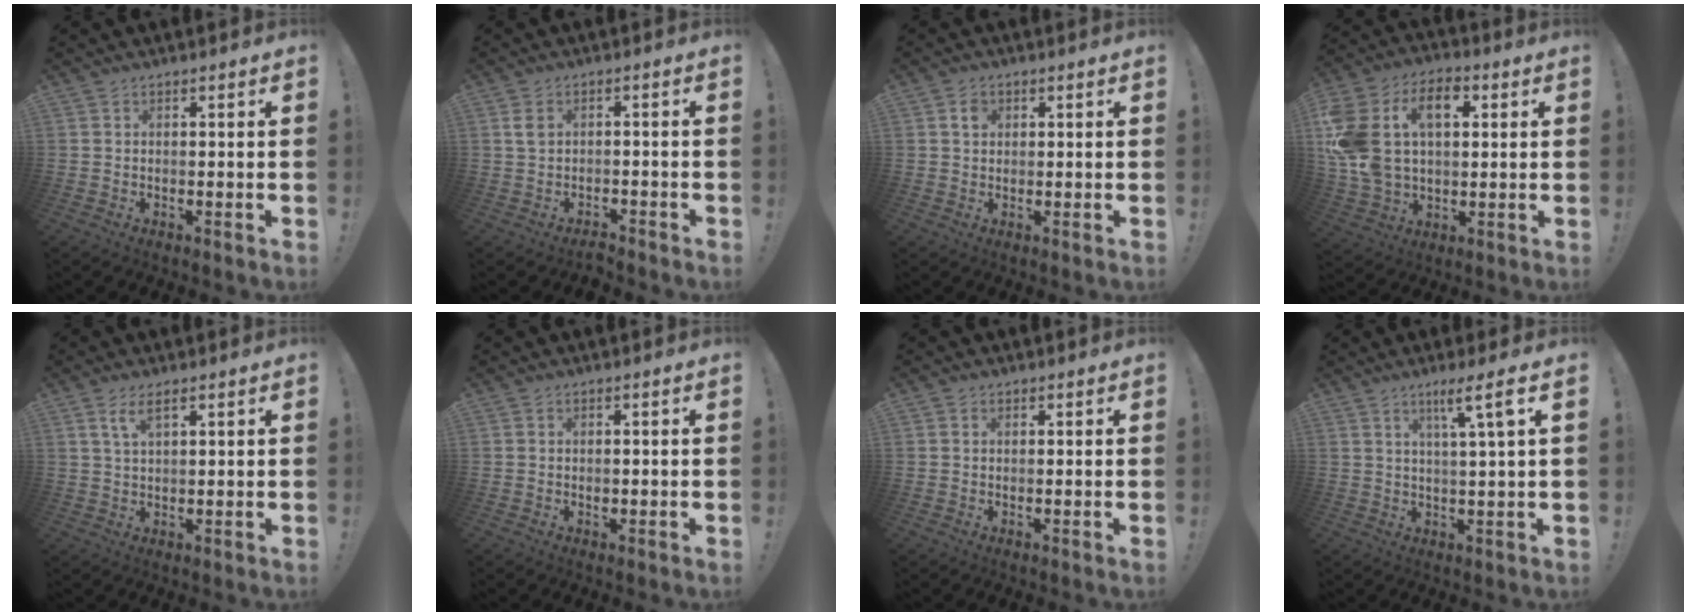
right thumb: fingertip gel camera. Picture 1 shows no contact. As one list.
[{"total": 2.7, "force": [-1.0, 1.8, 1.9], "torque": [-0.033, 0.007, -0.017]}, {"total": 2.7, "force": [1.0, 2.1, 1.2], "torque": [-0.006, -0.003, 0.014]}, {"total": 19.4, "force": [5.5, 13.1, 13.2], "torque": [-0.267, -0.008, 0.095]}, {"total": 4.6, "force": [2.6, 1.7, 3.5], "torque": [-0.067, -0.003, 0.046]}, {"total": 0.8, "force": [-0.1, 0.7, 0.4], "torque": [-0.008, 0.003, -0.001]}, {"total": 0.8, "force": [0.4, 0.7, 0.0], "torque": [0.005, -0.001, 0.007]}, {"total": 7.5, "force": [3.4, -0.4, 6.7], "torque": [-0.102, -0.010, 0.045]}]